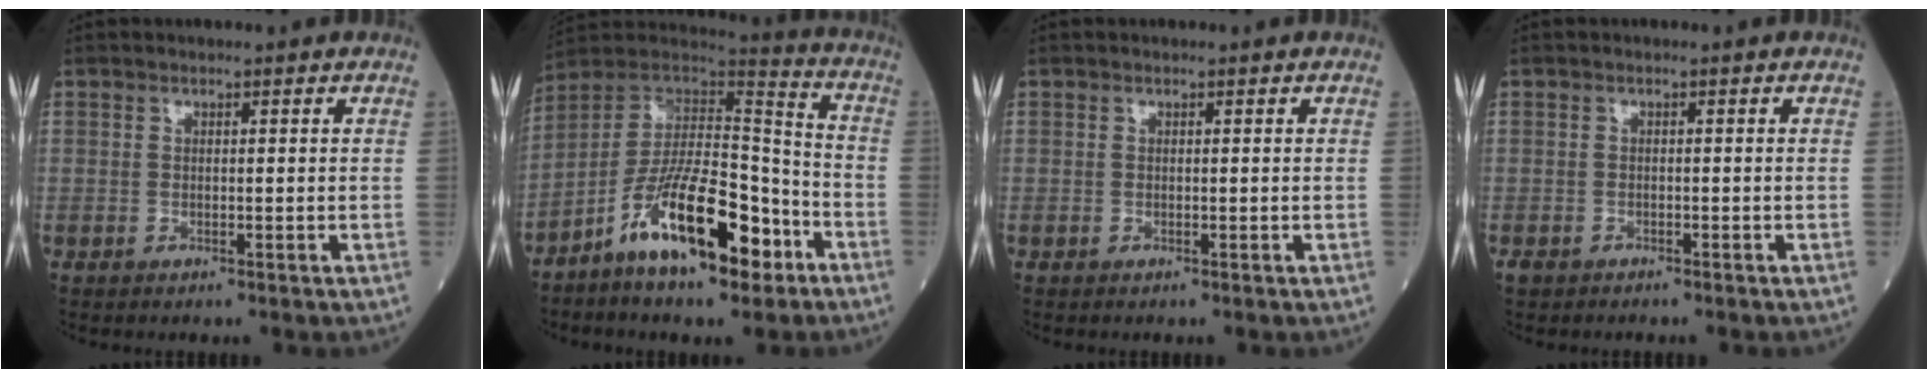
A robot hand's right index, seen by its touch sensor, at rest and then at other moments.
{"total": 16.5, "force": [-8.6, 4.8, 13.2], "torque": [-0.229, 0.008, -0.145]}
{"total": 0.0}
{"total": 1.3, "force": [-1.2, 0.6, 0.2], "torque": [-0.007, 0.000, -0.019]}